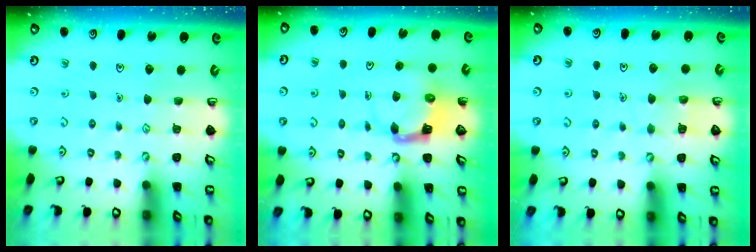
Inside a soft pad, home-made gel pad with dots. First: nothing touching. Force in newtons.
{"total": 3.9, "press": 3.9, "slide": 0.6}
{"total": 4.5, "press": 4.5, "slide": 0.4}